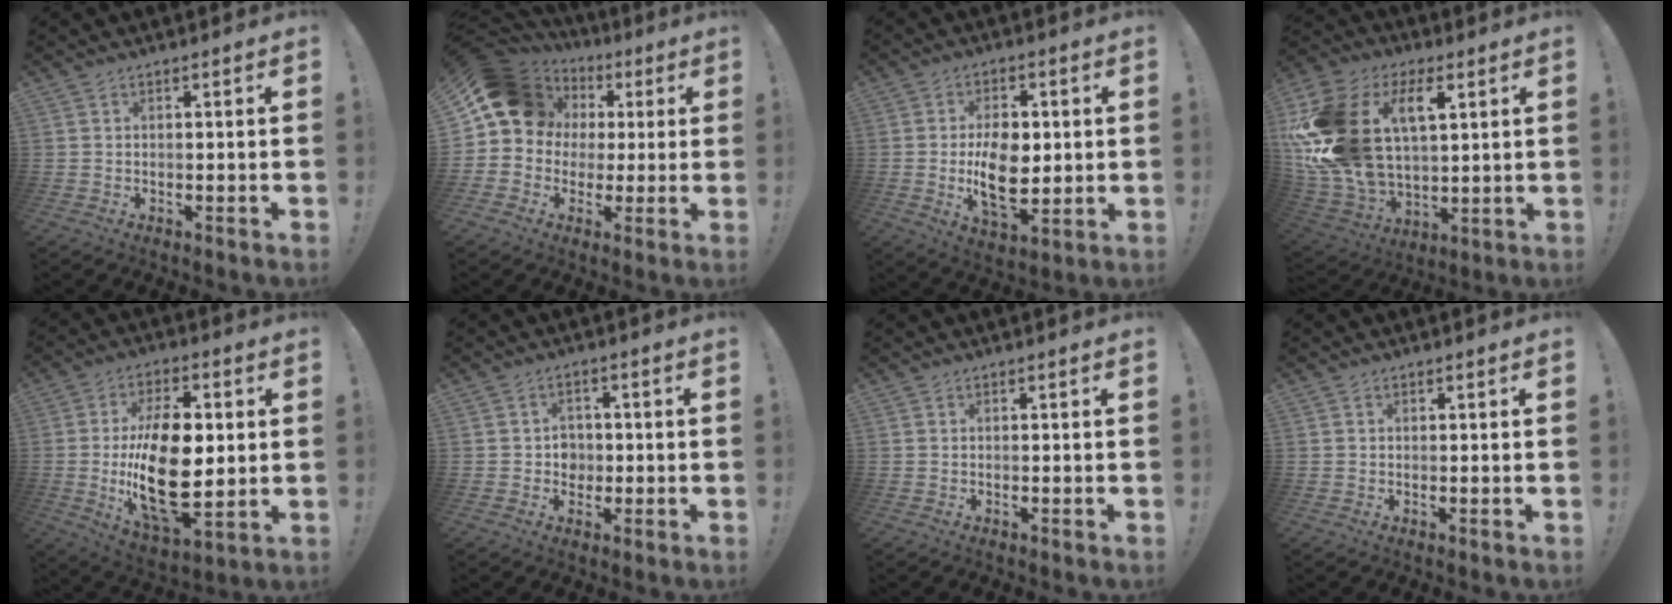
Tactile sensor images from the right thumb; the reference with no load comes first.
{"total": 15.7, "force": [4.4, 13.4, 6.9], "torque": [-0.097, -0.012, 0.102]}
{"total": 12.8, "force": [-0.3, 7.9, 10.1], "torque": [-0.165, -0.008, -0.007]}
{"total": 25.8, "force": [7.6, 17.2, 17.7], "torque": [-0.358, -0.029, 0.152]}
{"total": 23.3, "force": [0.0, 12.0, 20.0], "torque": [-0.362, -0.015, 0.001]}
{"total": 4.4, "force": [-0.2, 4.1, 1.4], "torque": [-0.011, -0.003, -0.007]}
{"total": 0.0}
{"total": 0.0}